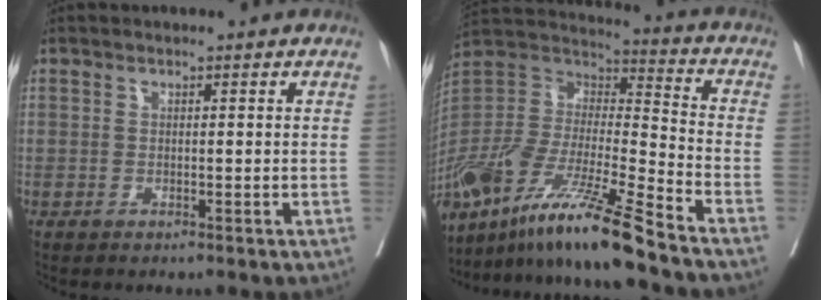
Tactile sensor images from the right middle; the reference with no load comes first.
{"total": 22.4, "force": [-16.3, 0.7, 15.4], "torque": [-0.335, -0.050, -0.311]}